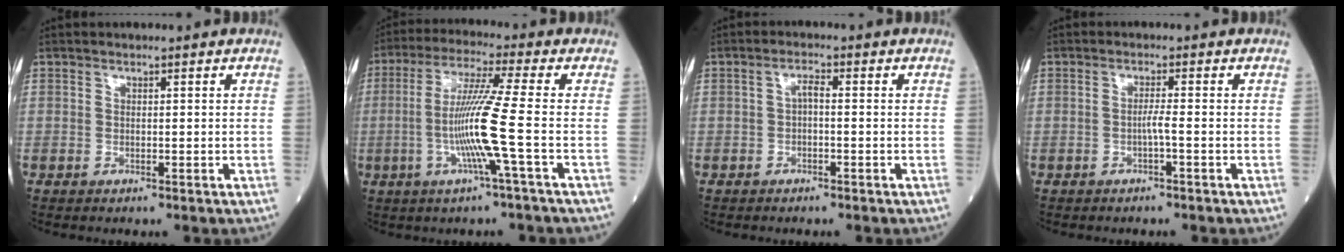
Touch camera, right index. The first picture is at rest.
{"total": 10.3, "force": [-2.2, -1.9, 9.9], "torque": [-0.198, -0.008, -0.047]}
{"total": 1.8, "force": [-0.3, 0.5, 1.8], "torque": [-0.030, 0.005, -0.006]}
{"total": 1.5, "force": [-0.6, -0.3, 1.3], "torque": [-0.024, 0.001, -0.013]}